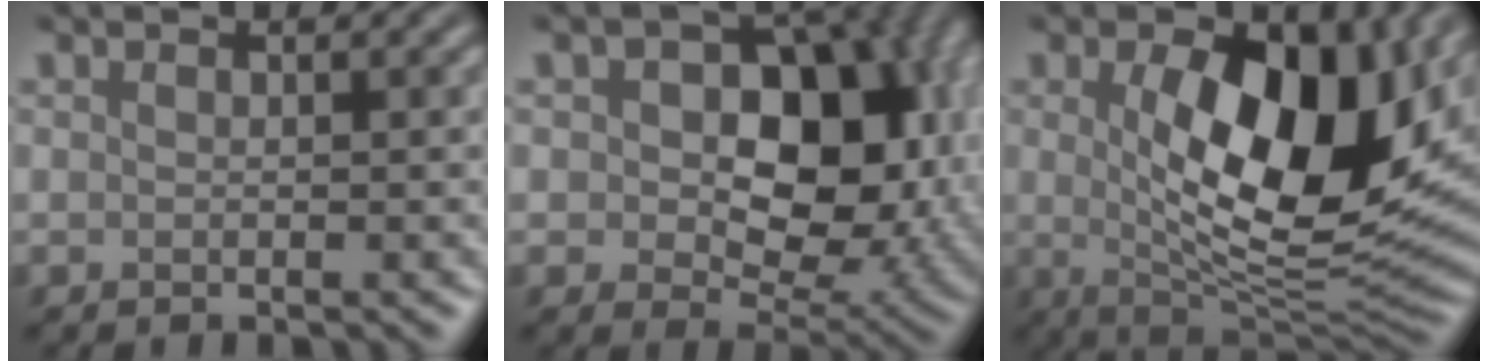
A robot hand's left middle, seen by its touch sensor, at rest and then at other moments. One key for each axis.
{"total": 11.5, "fx": 1.4, "fy": 7.5, "fz": 8.6, "tx": -0.110, "ty": 0.003, "tz": 0.018}
{"total": 12.7, "fx": 1.9, "fy": 6.2, "fz": 10.9, "tx": -0.169, "ty": -0.010, "tz": 0.035}